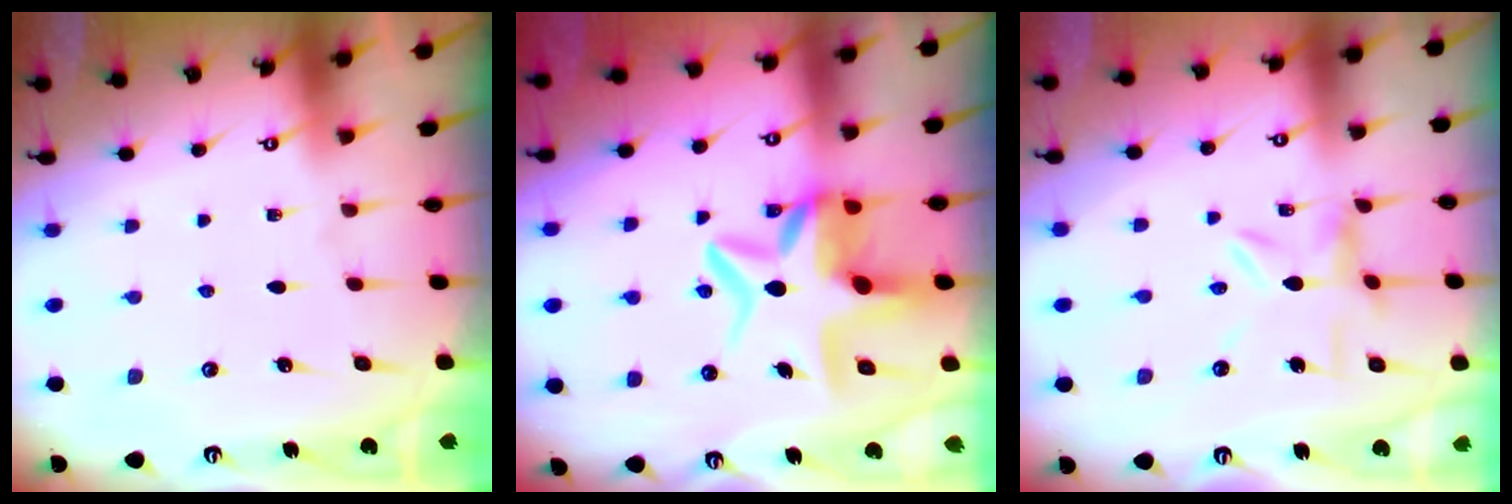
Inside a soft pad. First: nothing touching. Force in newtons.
{"total": 9.9, "press": 9.5, "slide": 2.9}
{"total": 4.9, "press": 4.8, "slide": 0.5}